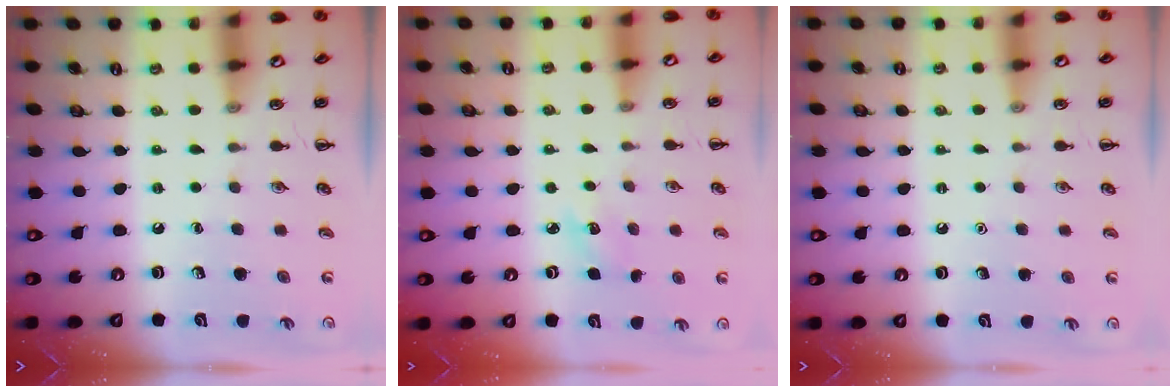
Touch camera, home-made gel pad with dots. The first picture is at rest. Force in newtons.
{"total": 3.9, "press": 3.8, "slide": 1.1}
{"total": 1.5, "press": 1.5, "slide": 0.1}